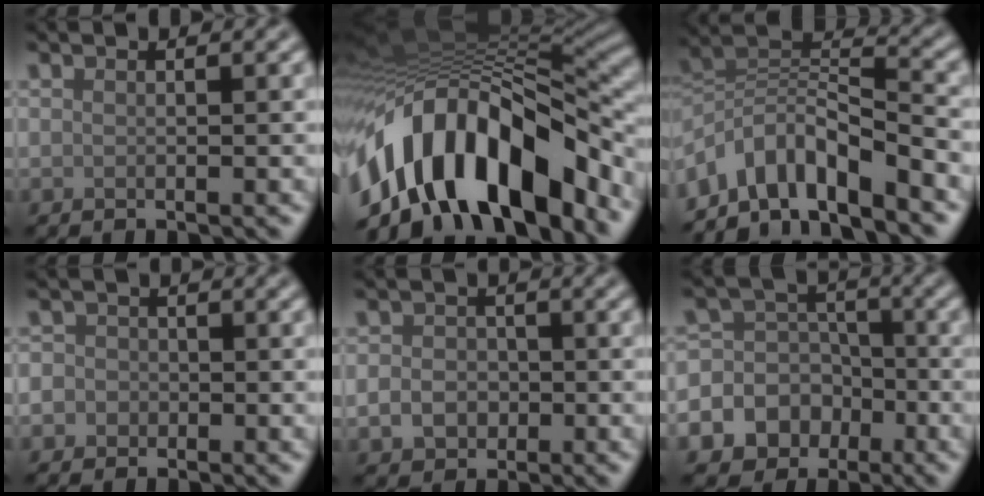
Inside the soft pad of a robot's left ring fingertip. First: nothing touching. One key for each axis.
{"total": 15.2, "fx": -7.8, "fy": 7.4, "fz": 10.8, "tx": -0.184, "ty": 0.007, "tz": -0.134}
{"total": 7.5, "fx": -5.2, "fy": 2.6, "fz": 4.7, "tx": -0.069, "ty": 0.004, "tz": -0.105}
{"total": 3.1, "fx": -0.6, "fy": 2.9, "fz": 0.8, "tx": 0.013, "ty": 0.011, "tz": -0.039}
{"total": 2.7, "fx": -0.7, "fy": 2.3, "fz": 1.3, "tx": -0.021, "ty": -0.003, "tz": -0.016}
{"total": 12.1, "fx": -5.0, "fy": 10.7, "fz": 3.0, "tx": -0.070, "ty": -0.018, "tz": -0.095}